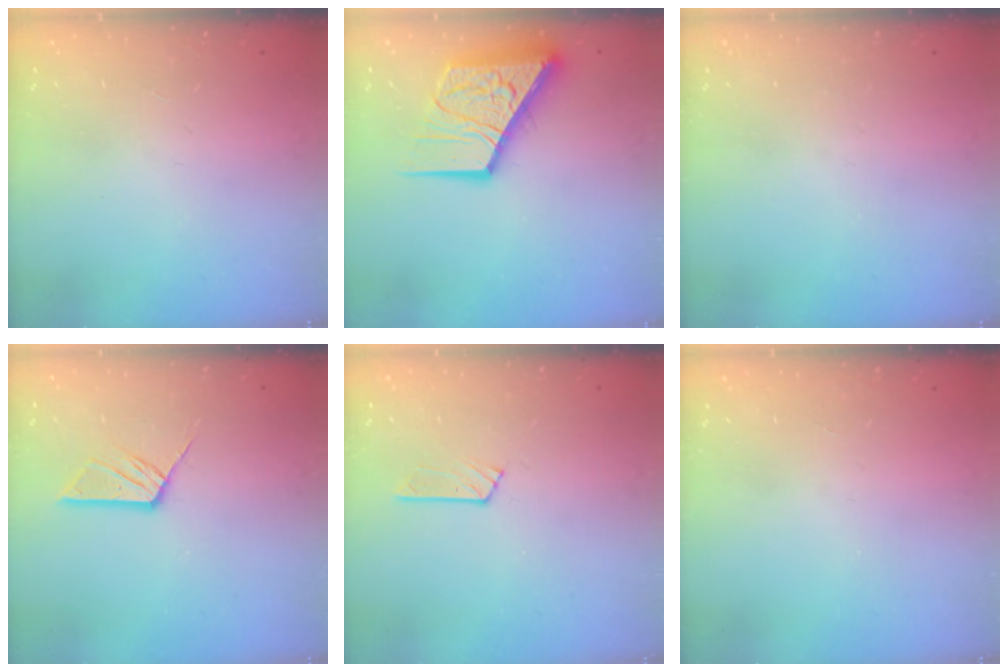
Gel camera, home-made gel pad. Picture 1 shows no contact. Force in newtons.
{"total": 20.6, "press": 20.5, "slide": 1.9}
{"total": 0.0}
{"total": 9.5, "press": 9.5, "slide": 0.5}
{"total": 3.9, "press": 3.9, "slide": 0.5}
{"total": 0.0}